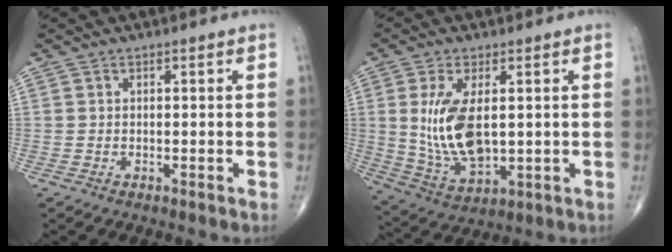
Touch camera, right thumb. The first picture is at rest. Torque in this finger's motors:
{"motor_torque": [-0.48, 0.92, 0.82, 0.53, 0.17]}